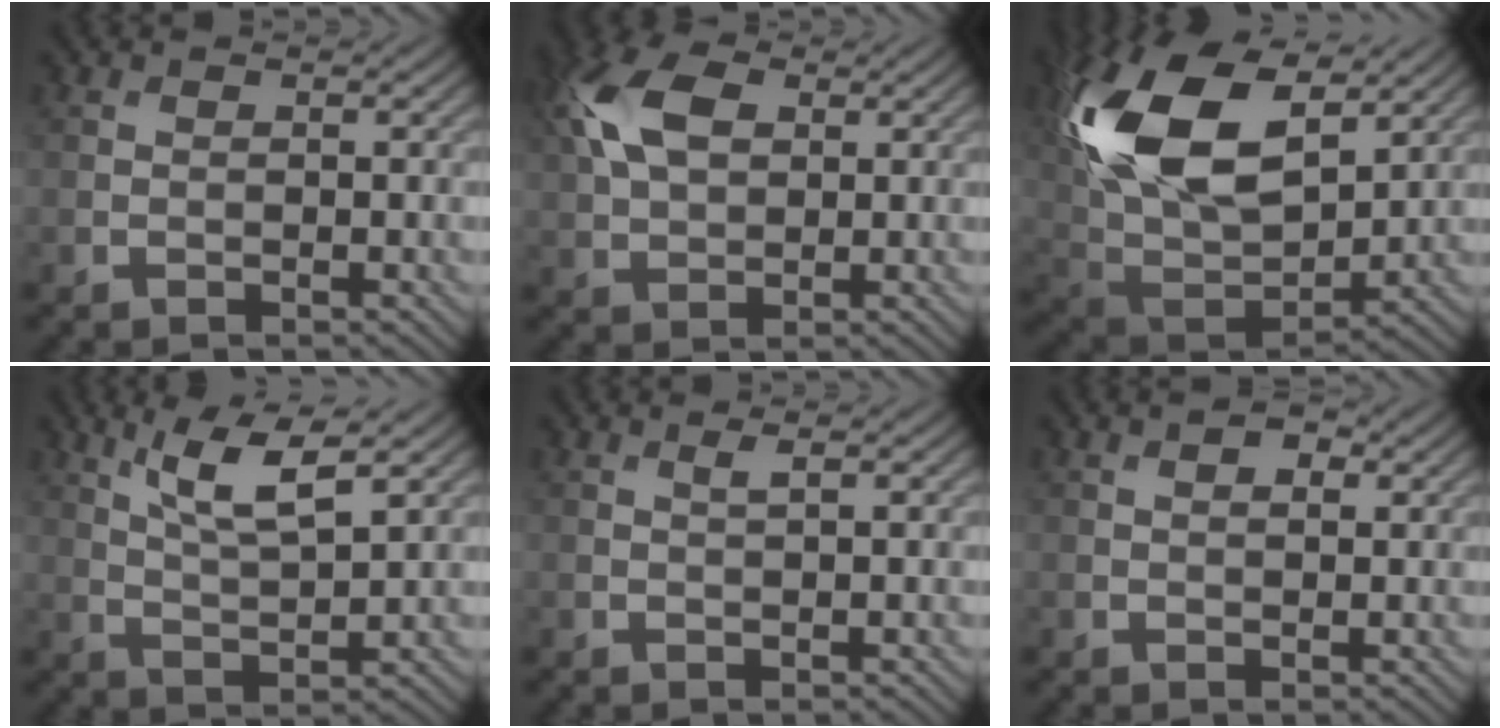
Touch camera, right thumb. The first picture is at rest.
{"total": 9.4, "force": [2.9, 5.8, 6.9], "torque": [-0.186, 0.026, 0.051]}
{"total": 17.5, "force": [6.5, 10.0, 12.8], "torque": [-0.294, 0.015, 0.122]}
{"total": 6.5, "force": [3.5, 1.3, 5.3], "torque": [-0.111, 0.000, 0.072]}
{"total": 0.8, "force": [0.4, 0.0, 0.6], "torque": [-0.015, 0.004, 0.009]}
{"total": 2.3, "force": [1.1, 1.1, 1.7], "torque": [-0.017, -0.006, 0.019]}